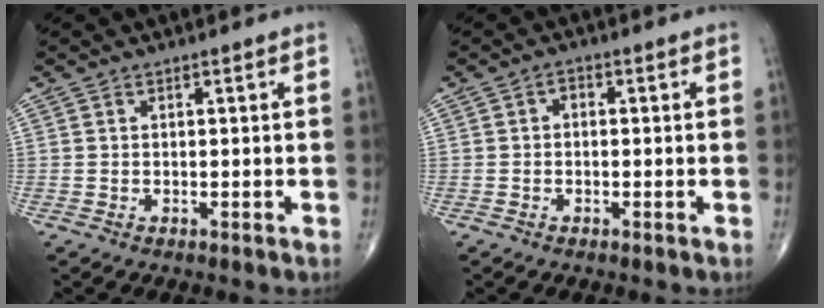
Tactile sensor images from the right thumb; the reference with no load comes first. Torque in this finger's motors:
{"motor_torque": [-0.39, 0.16, -0.02, -0.26, 0.06]}